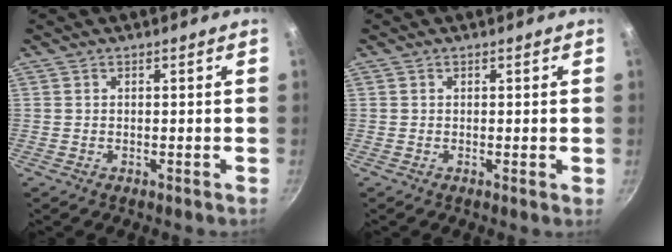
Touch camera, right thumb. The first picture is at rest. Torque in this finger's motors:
{"motor_torque": [-0.72, 0.10, -0.28, 0.22, -0.01]}